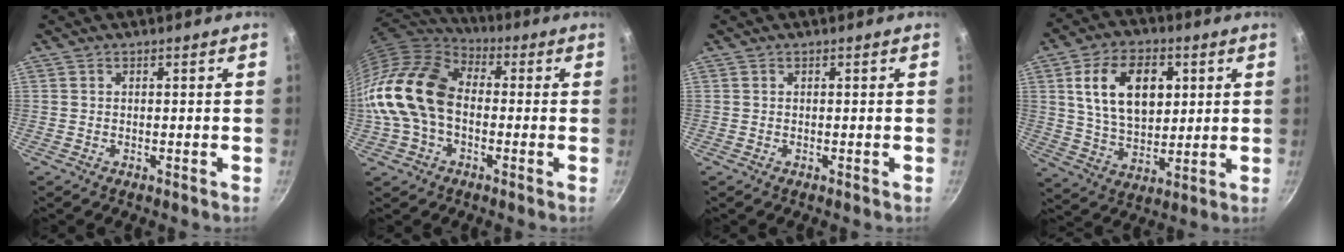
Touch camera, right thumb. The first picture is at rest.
{"total": 17.0, "force": [-1.3, 12.1, 11.9], "torque": [-0.213, 0.040, -0.039]}
{"total": 0.0}
{"total": 15.7, "force": [4.2, 10.1, 11.2], "torque": [-0.163, -0.008, 0.077]}